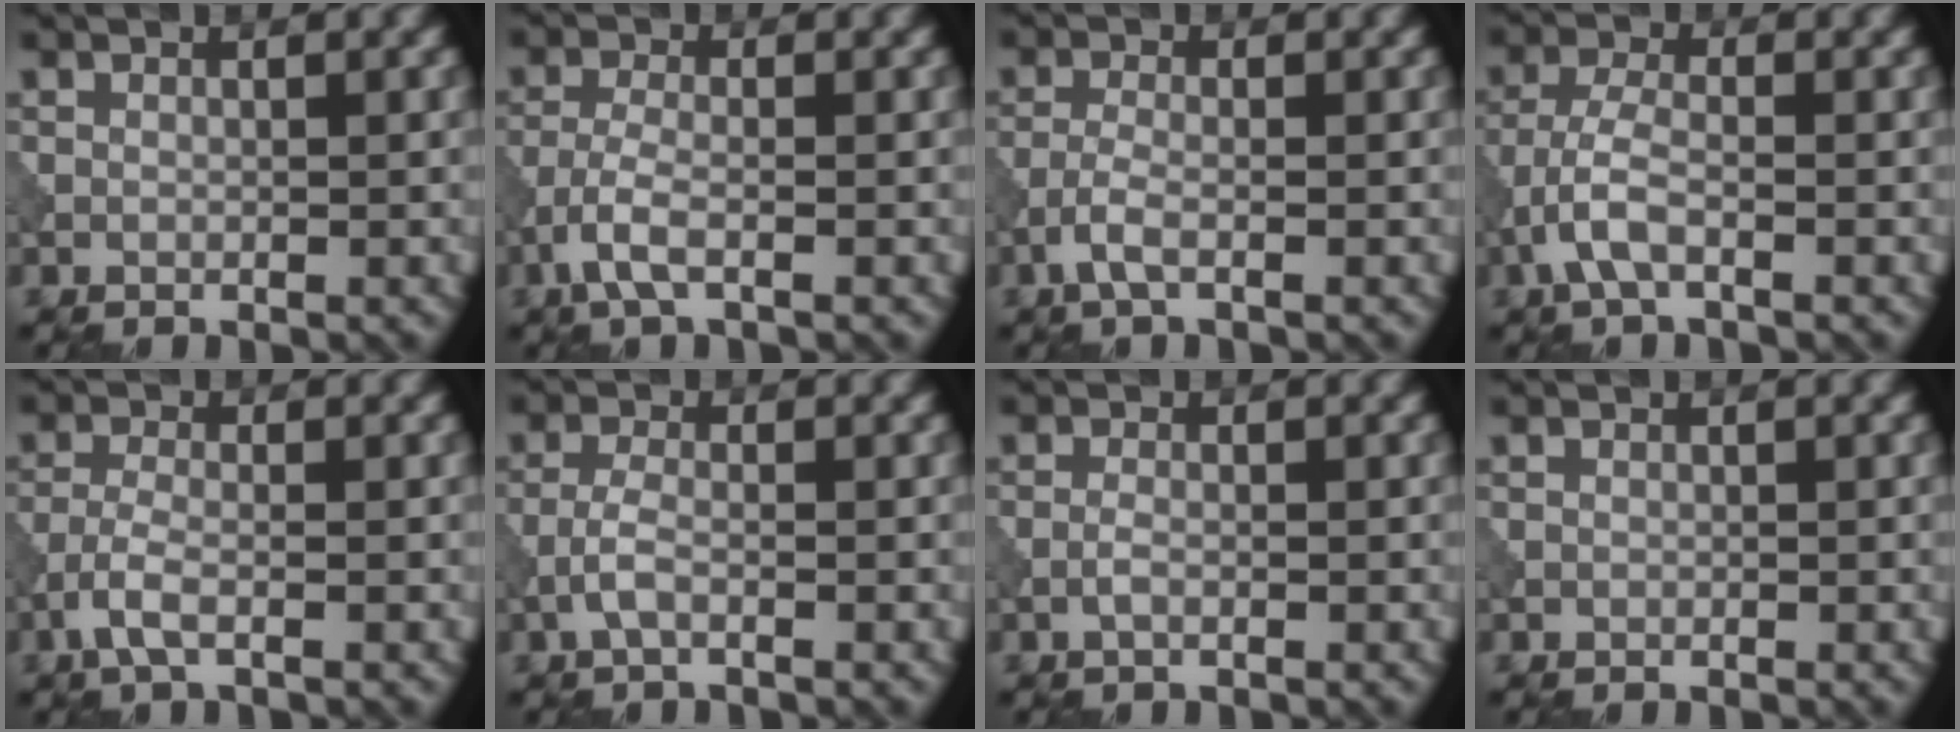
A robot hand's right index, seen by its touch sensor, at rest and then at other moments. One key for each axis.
{"total": 3.0, "fx": -1.5, "fy": 0.9, "fz": 2.4, "tx": -0.058, "ty": 0.001, "tz": -0.039}
{"total": 2.2, "fx": -1.1, "fy": 0.6, "fz": 1.8, "tx": -0.044, "ty": 0.004, "tz": -0.029}
{"total": 3.4, "fx": -1.6, "fy": 1.2, "fz": 2.7, "tx": -0.065, "ty": 0.005, "tz": -0.041}
{"total": 2.6, "fx": -1.3, "fy": 0.8, "fz": 2.1, "tx": -0.049, "ty": 0.002, "tz": -0.035}
{"total": 2.0, "fx": -0.9, "fy": 0.6, "fz": 1.6, "tx": -0.038, "ty": 0.005, "tz": -0.024}
{"total": 0.9, "fx": -0.4, "fy": 0.3, "fz": 0.8, "tx": -0.020, "ty": 0.002, "tz": -0.010}
{"total": 0.0}